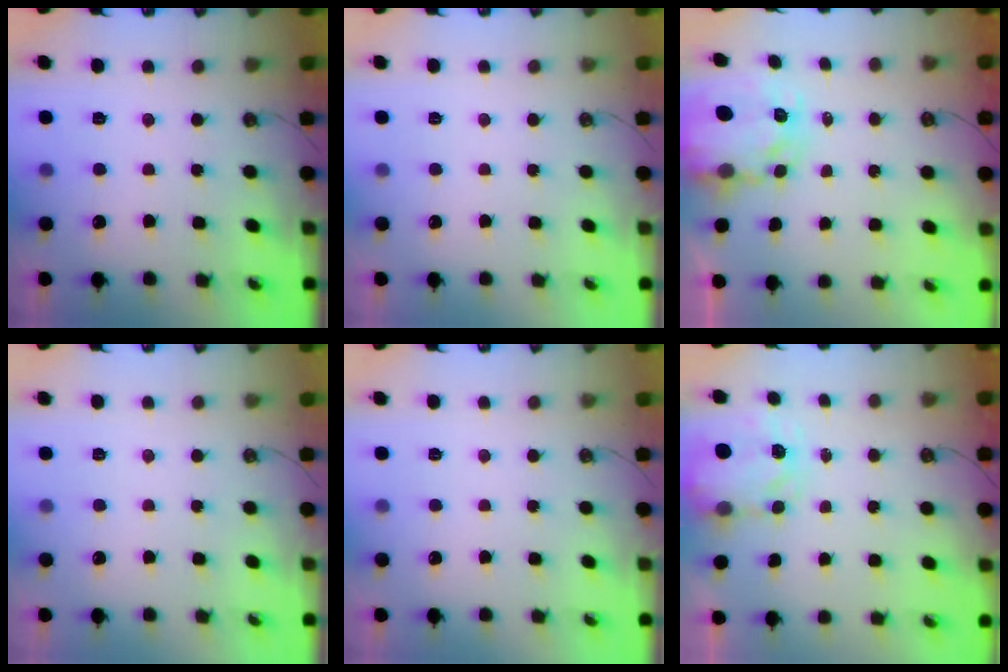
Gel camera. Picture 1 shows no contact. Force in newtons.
{"total": 0.0}
{"total": 5.1, "press": 5.1, "slide": 0.4}
{"total": 0.0}
{"total": 0.0}
{"total": 3.7, "press": 3.7, "slide": 0.5}